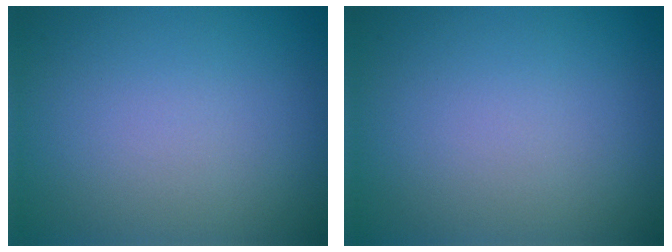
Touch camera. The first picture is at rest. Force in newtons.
{"total": 0.0}